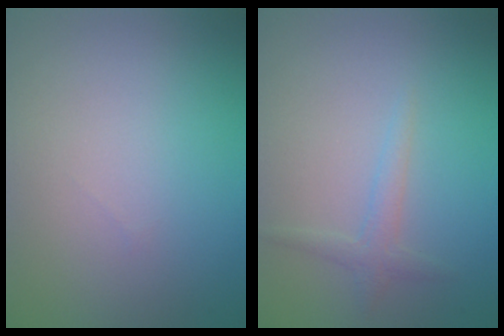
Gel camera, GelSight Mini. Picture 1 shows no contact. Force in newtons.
{"total": 1.5, "press": 1.5, "slide": 0.1}